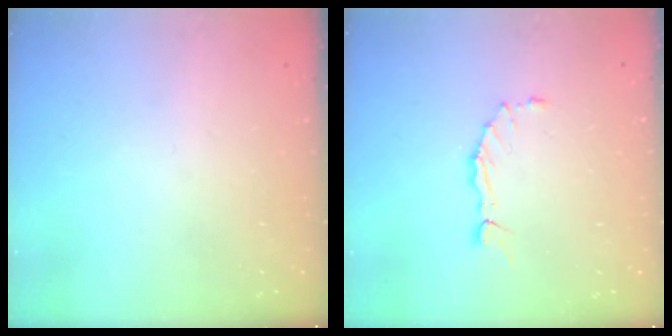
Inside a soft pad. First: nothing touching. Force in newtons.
{"total": 1.6, "press": 1.6, "slide": 0.3}